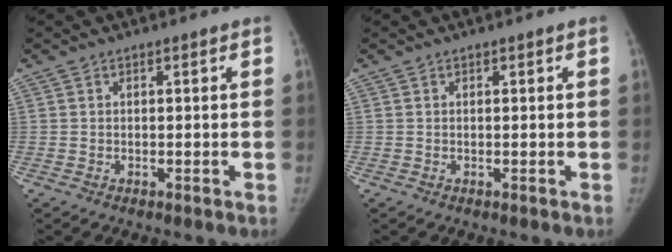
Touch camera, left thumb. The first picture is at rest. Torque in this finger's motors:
{"motor_torque": [0.06, 0.00, 0.00, -0.22, -0.02]}